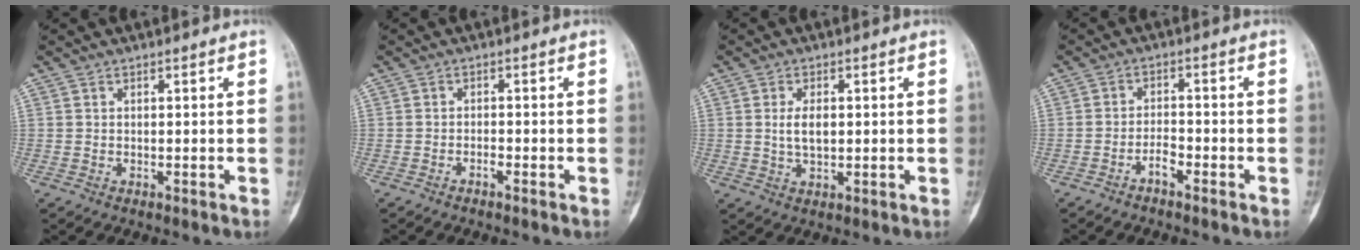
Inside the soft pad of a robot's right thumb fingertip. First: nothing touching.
{"total": 1.2, "force": [-0.9, 0.3, 0.6], "torque": [-0.010, 0.009, -0.018]}
{"total": 4.1, "force": [0.4, 2.1, 3.5], "torque": [-0.059, -0.003, 0.009]}
{"total": 3.0, "force": [-2.2, 0.9, 1.8], "torque": [-0.029, 0.019, -0.042]}